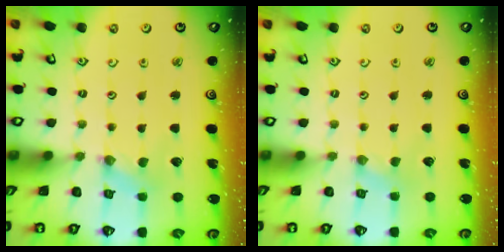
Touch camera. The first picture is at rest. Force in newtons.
{"total": 0.6, "press": 0.6, "slide": 0.1}